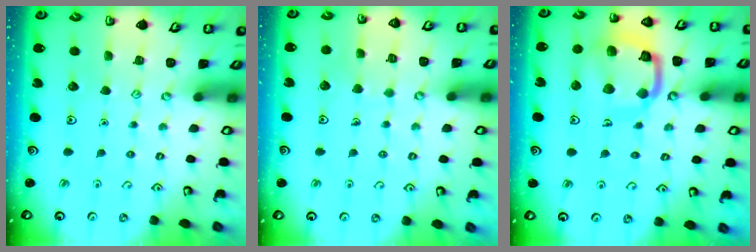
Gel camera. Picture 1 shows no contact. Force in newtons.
{"total": 4.9, "press": 4.9, "slide": 0.3}
{"total": 15.4, "press": 15.3, "slide": 1.6}